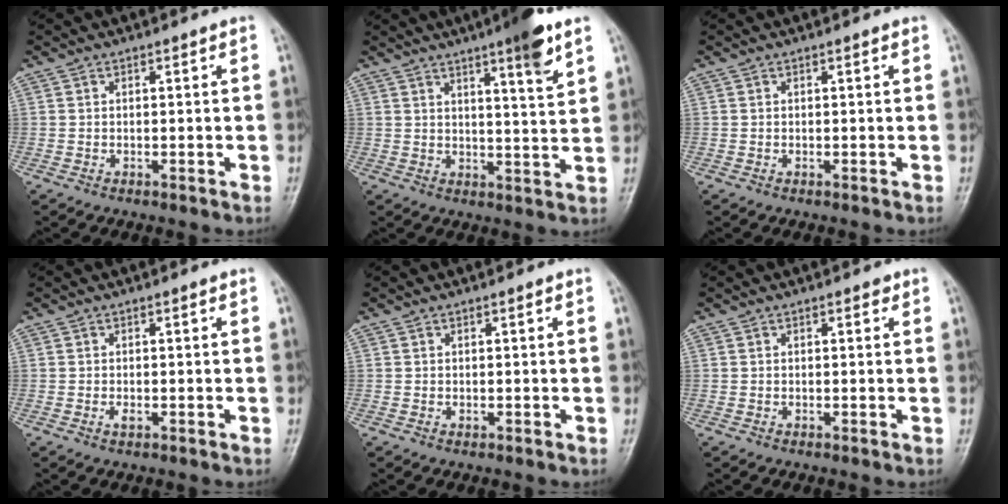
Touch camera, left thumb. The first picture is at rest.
{"total": 8.8, "force": [5.3, 0.8, 6.9], "torque": [-0.094, -0.030, 0.076]}
{"total": 0.0}
{"total": 1.2, "force": [-0.2, 0.6, 1.0], "torque": [-0.013, 0.000, -0.002]}
{"total": 0.6, "force": [0.2, 0.3, 0.5], "torque": [-0.004, 0.002, 0.003]}
{"total": 0.7, "force": [0.4, 0.4, 0.5], "torque": [-0.001, 0.000, 0.003]}